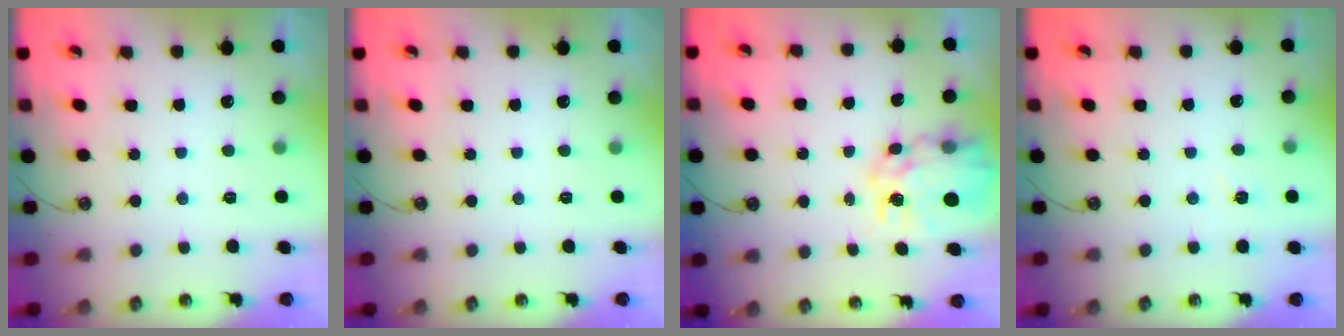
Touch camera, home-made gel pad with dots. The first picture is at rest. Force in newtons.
{"total": 0.0}
{"total": 10.3, "press": 10.3, "slide": 1.0}
{"total": 3.0, "press": 3.0, "slide": 0.4}